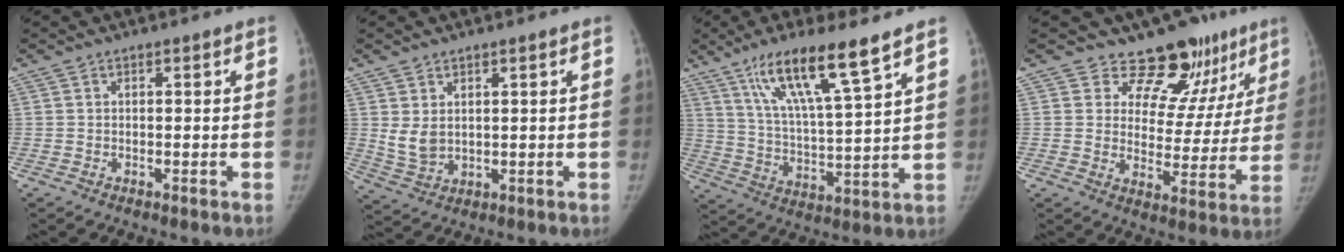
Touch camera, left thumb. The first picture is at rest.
{"total": 4.7, "force": [1.5, 3.2, 3.2], "torque": [-0.052, -0.015, 0.042]}
{"total": 15.1, "force": [9.6, 1.7, 11.5], "torque": [-0.204, -0.043, 0.179]}
{"total": 14.4, "force": [11.3, 7.7, 4.6], "torque": [-0.005, -0.077, 0.137]}